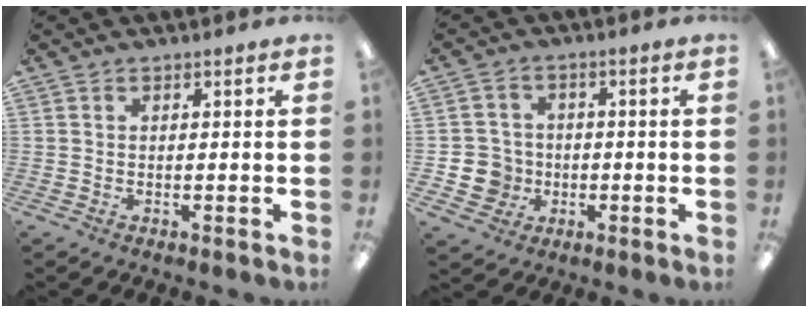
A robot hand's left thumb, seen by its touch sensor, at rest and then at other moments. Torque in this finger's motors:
{"motor_torque": [-0.59, 0.60, 0.01, 0.00, 0.00]}